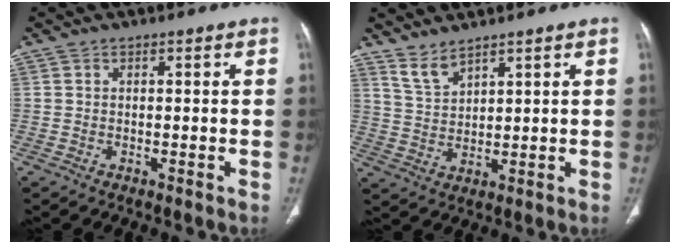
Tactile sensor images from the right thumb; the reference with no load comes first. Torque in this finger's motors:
{"motor_torque": [0.09, 0.25, 0.88, 0.37, 0.07]}